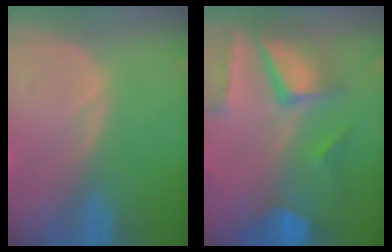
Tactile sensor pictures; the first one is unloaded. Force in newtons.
{"total": 10.4, "press": 8.8, "slide": 5.5}